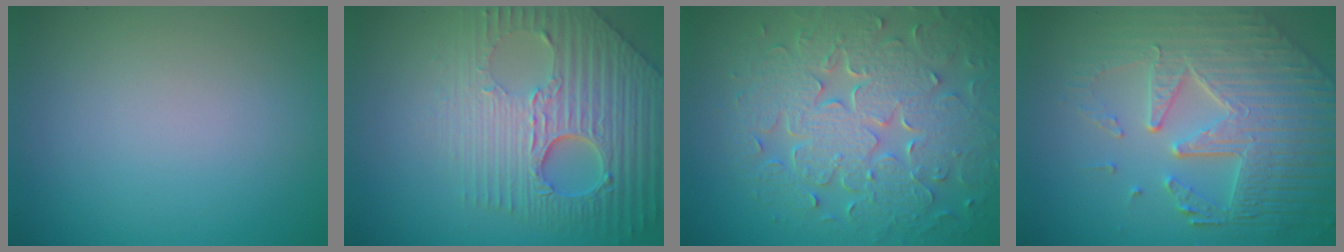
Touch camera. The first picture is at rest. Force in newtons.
{"total": 8.4, "press": 6.1, "slide": 5.8}
{"total": 8.7, "press": 6.4, "slide": 6.0}
{"total": 8.8, "press": 6.0, "slide": 6.4}